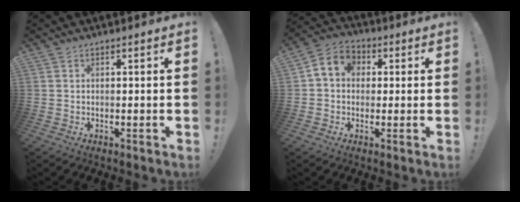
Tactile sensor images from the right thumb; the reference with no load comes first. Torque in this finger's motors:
{"motor_torque": [0.26, 0.56, 0.67, -0.24, 0.00]}